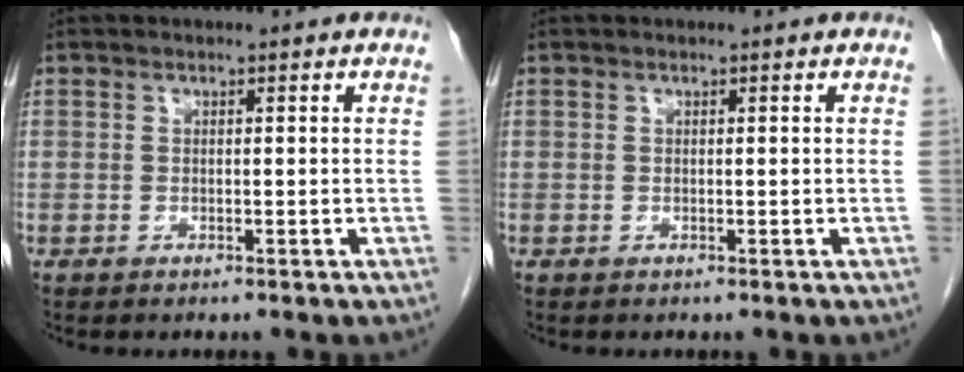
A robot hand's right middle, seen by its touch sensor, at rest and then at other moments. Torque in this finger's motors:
{"motor_torque": [-0.23, 0.03, -0.05, -0.01]}